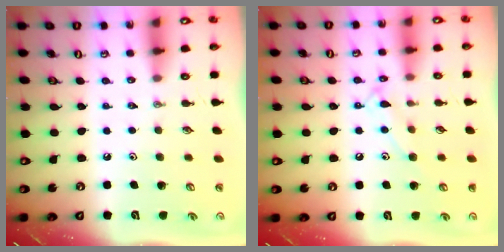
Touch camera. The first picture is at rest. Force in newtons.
{"total": 9.9, "press": 9.9, "slide": 0.7}